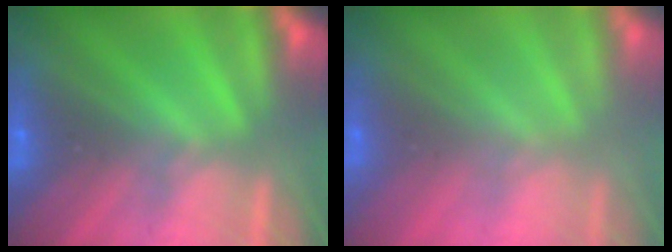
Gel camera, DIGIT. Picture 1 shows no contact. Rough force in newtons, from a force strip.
{"total": 2.5}